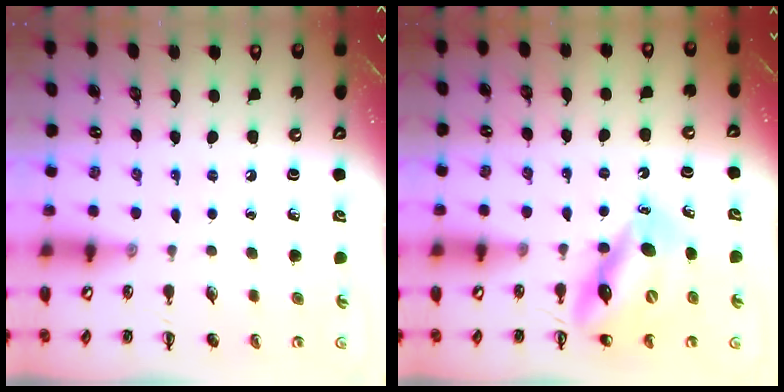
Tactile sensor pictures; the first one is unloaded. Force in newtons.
{"total": 11.4, "press": 10.9, "slide": 3.3}